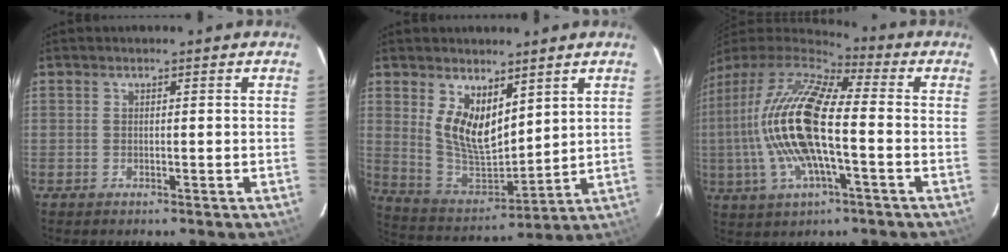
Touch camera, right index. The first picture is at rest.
{"total": 11.4, "force": [5.4, 5.7, 8.3], "torque": [-0.152, -0.010, 0.121]}
{"total": 19.5, "force": [-1.8, 6.0, 18.5], "torque": [-0.348, -0.006, -0.044]}